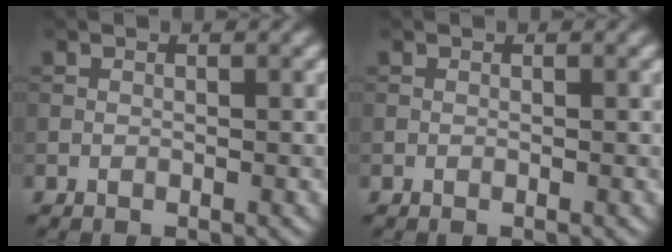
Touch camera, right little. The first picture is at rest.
{"total": 0.0}